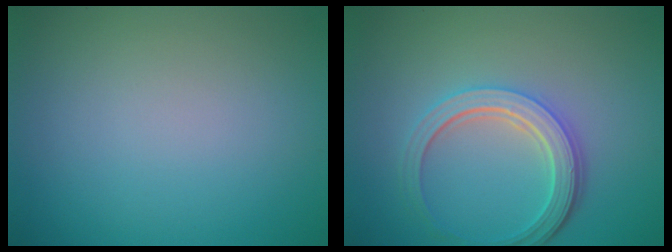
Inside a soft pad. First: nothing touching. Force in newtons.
{"total": 4.7, "press": 3.5, "slide": 3.1}